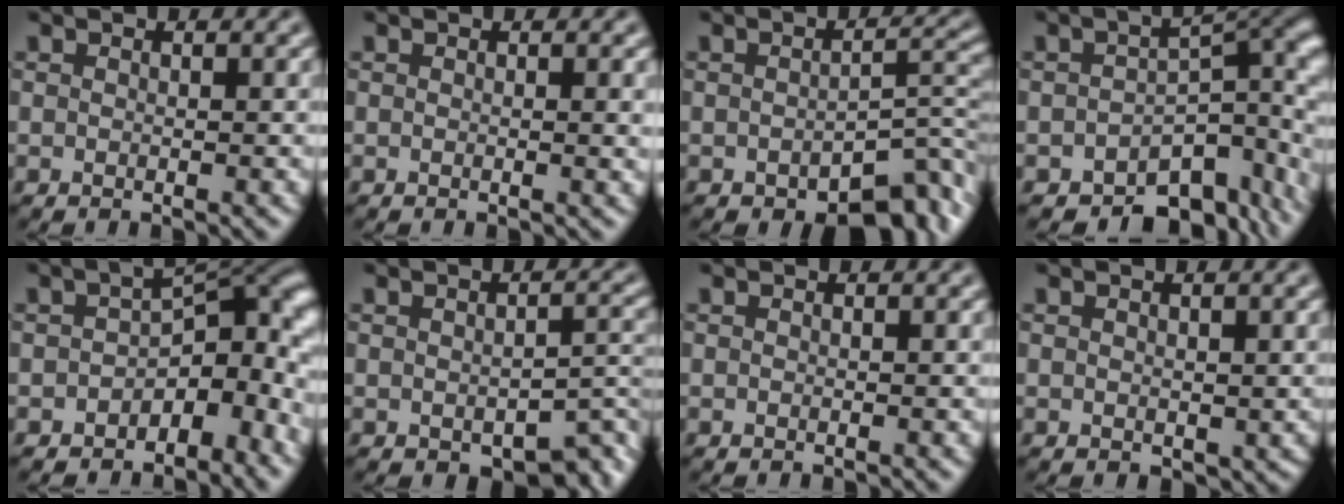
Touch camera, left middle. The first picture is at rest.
{"total": 0.8, "force": [0.1, 0.1, 0.8], "torque": [-0.009, 0.000, 0.000]}
{"total": 5.4, "force": [-2.6, 2.4, 4.1], "torque": [-0.051, 0.004, -0.034]}
{"total": 10.6, "force": [-4.9, 6.1, 7.2], "torque": [-0.073, -0.019, -0.067]}
{"total": 7.8, "force": [-2.2, 4.7, 5.9], "torque": [-0.050, 0.005, -0.044]}
{"total": 4.6, "force": [-2.2, 2.2, 3.3], "torque": [-0.039, -0.011, -0.024]}
{"total": 0.0}
{"total": 0.8, "force": [0.3, 0.6, 0.4], "torque": [-0.005, -0.005, 0.009]}